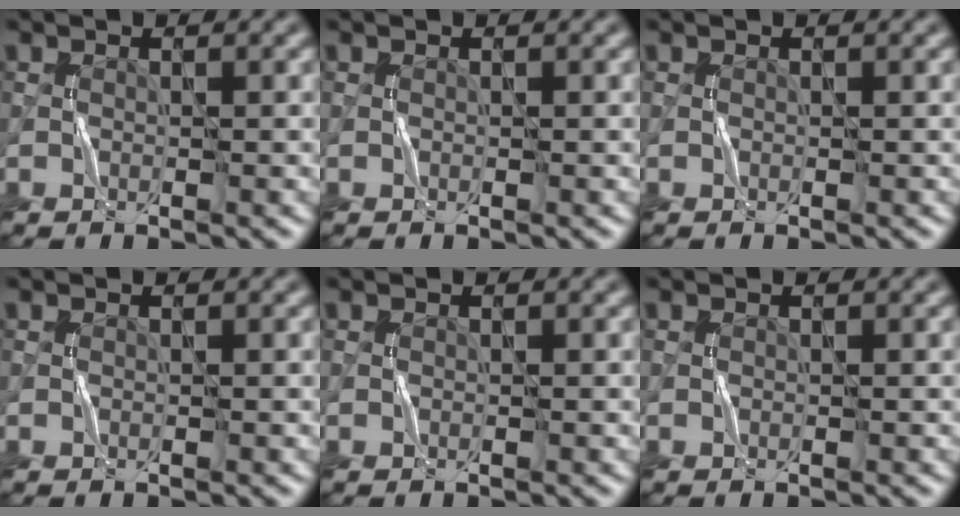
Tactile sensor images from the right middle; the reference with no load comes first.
{"total": 0.0}
{"total": 0.0}
{"total": 0.0}
{"total": 0.0}
{"total": 0.0}